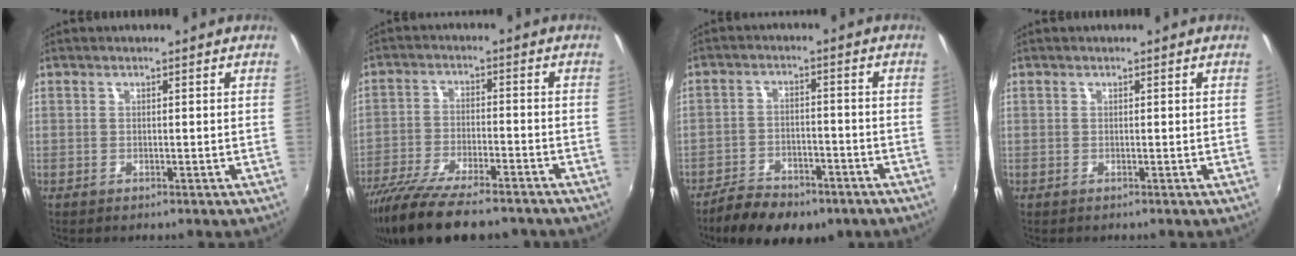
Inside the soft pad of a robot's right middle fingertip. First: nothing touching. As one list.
[{"total": 17.1, "force": [-13.6, 4.6, 9.3], "torque": [-0.186, -0.046, -0.224]}, {"total": 12.5, "force": [-9.0, 5.5, 6.8], "torque": [-0.156, -0.020, -0.141]}, {"total": 0.0}]